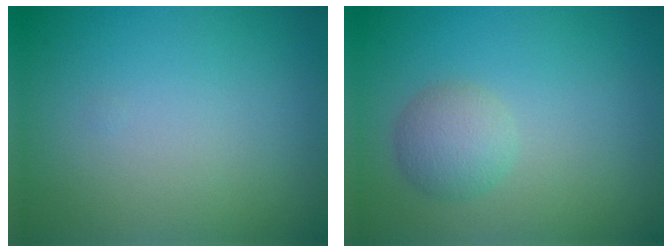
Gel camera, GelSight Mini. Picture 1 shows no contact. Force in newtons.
{"total": 2.4, "press": 2.4, "slide": 0.0}